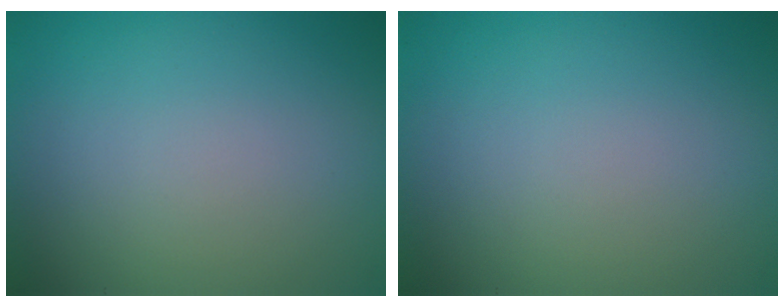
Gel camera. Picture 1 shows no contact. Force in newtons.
{"total": 0.0}